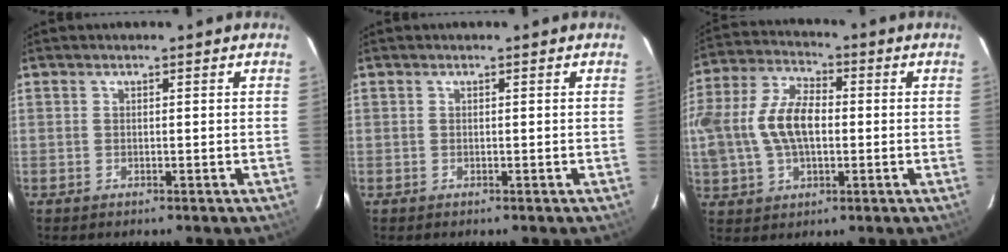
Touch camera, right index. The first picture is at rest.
{"total": 0.0}
{"total": 16.2, "force": [0.0, 9.8, 12.9], "torque": [-0.283, 0.016, 0.002]}